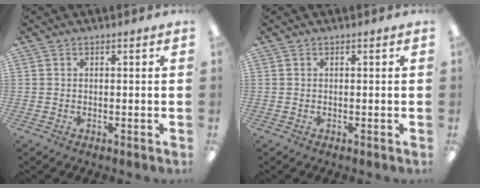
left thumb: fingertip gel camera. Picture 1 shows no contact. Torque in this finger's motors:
{"motor_torque": [-0.20, -0.02, 0.16, -0.11, 0.00]}